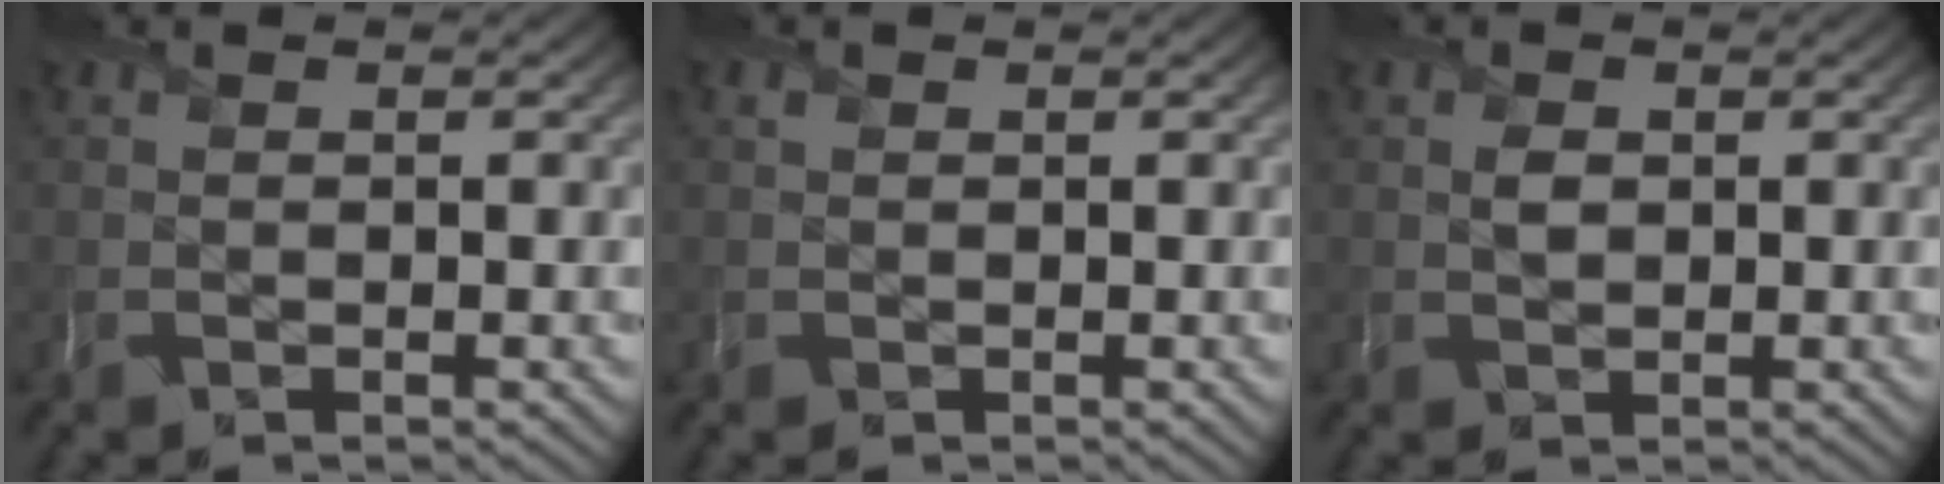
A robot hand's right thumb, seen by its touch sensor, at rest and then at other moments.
{"total": 0.5, "force": [0.2, 0.5, -0.2], "torque": [0.003, -0.004, 0.005]}
{"total": 1.4, "force": [0.3, 1.2, 0.7], "torque": [-0.016, -0.005, 0.007]}